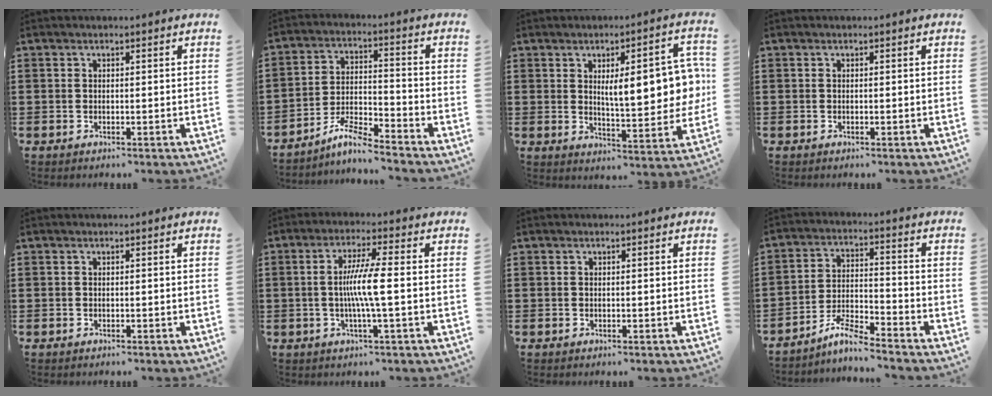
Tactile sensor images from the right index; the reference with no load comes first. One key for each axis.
{"total": 6.2, "fx": -5.5, "fy": 0.4, "fz": 2.8, "tx": -0.062, "ty": -0.003, "tz": -0.108}
{"total": 11.1, "fx": 1.8, "fy": 3.7, "fz": 10.3, "tx": -0.140, "ty": -0.006, "tz": 0.022}
{"total": 0.0}
{"total": 0.0}
{"total": 6.3, "fx": -0.6, "fy": 0.0, "fz": 6.3, "tx": -0.119, "ty": -0.007, "tz": -0.017}
{"total": 0.0}
{"total": 5.9, "fx": -5.3, "fy": 0.3, "fz": 2.7, "tx": -0.067, "ty": -0.006, "tz": -0.106}